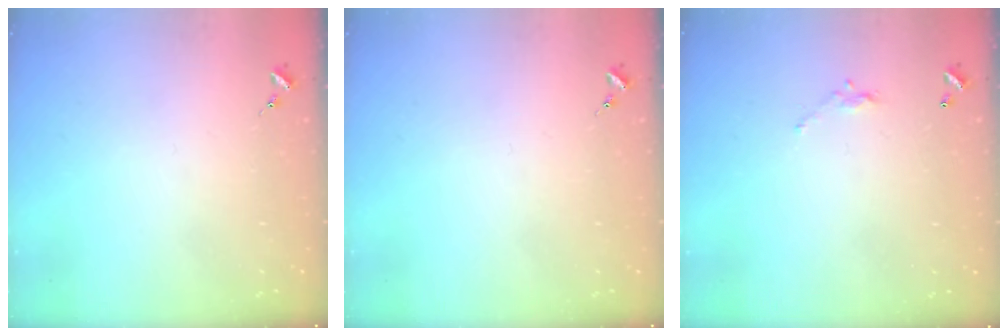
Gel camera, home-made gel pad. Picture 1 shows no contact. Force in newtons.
{"total": 0.0}
{"total": 4.8, "press": 4.8, "slide": 0.3}